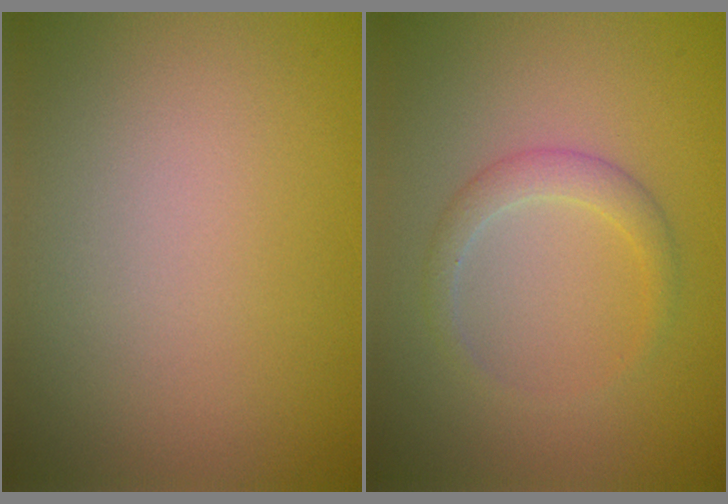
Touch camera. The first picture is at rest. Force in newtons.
{"total": 1.9, "press": 1.9, "slide": 0.1}